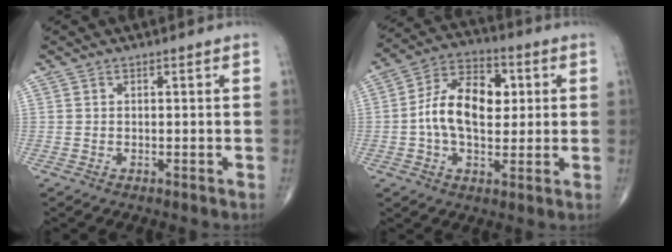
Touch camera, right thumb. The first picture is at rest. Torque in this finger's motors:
{"motor_torque": [1.58, 1.61, 1.32, -0.15, 0.24]}